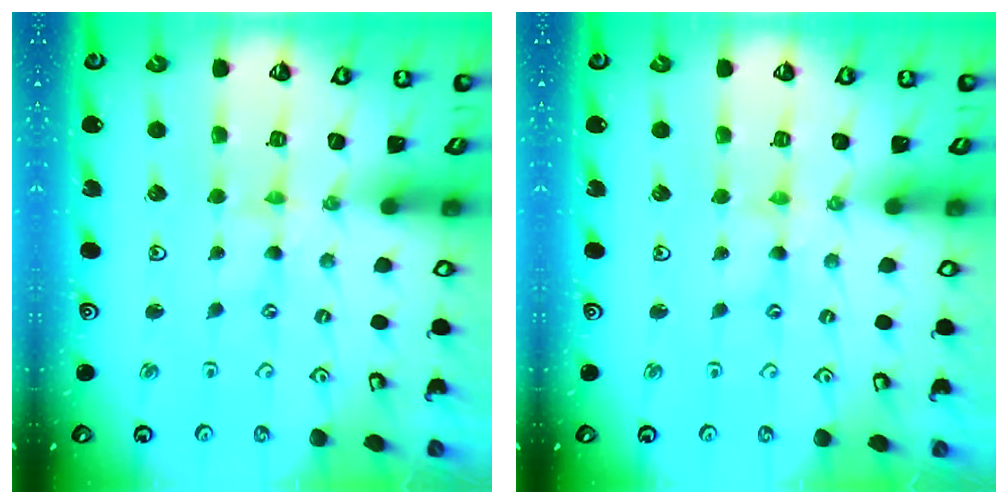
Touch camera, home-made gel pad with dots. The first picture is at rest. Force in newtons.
{"total": 1.4, "press": 1.4, "slide": 0.2}